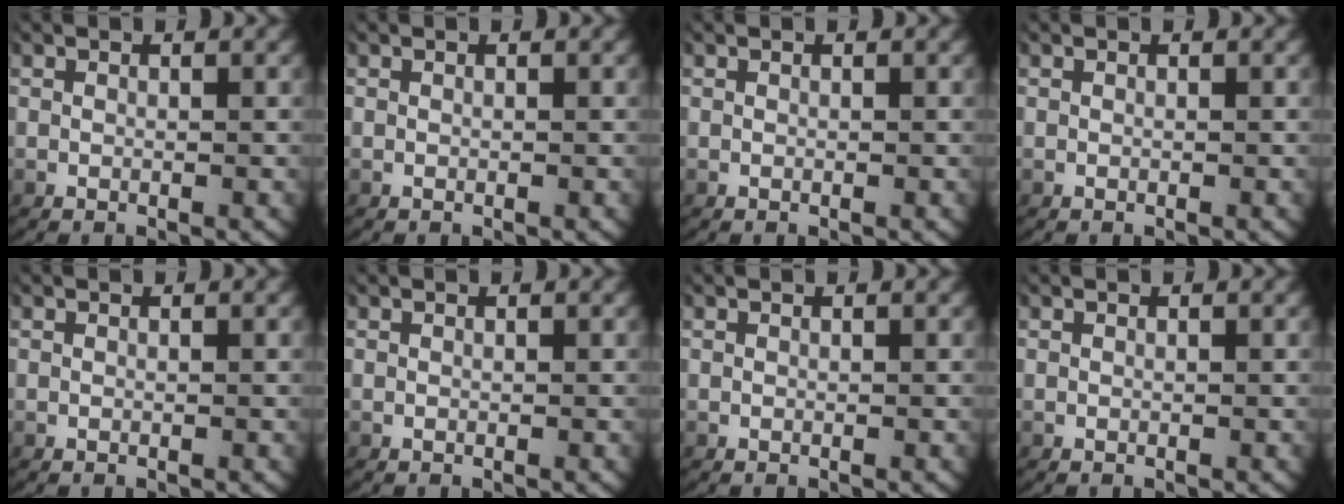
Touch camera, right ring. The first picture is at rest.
{"total": 0.0}
{"total": 0.0}
{"total": 0.0}
{"total": 0.0}
{"total": 0.0}
{"total": 0.0}
{"total": 0.7, "force": [0.2, -0.5, -0.4], "torque": [0.000, -0.008, 0.010]}